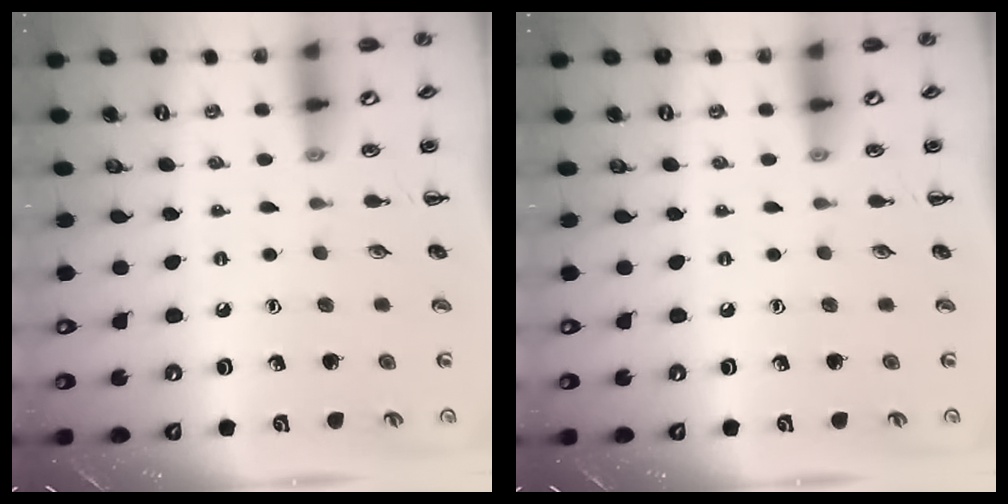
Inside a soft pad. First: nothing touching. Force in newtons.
{"total": 0.0}